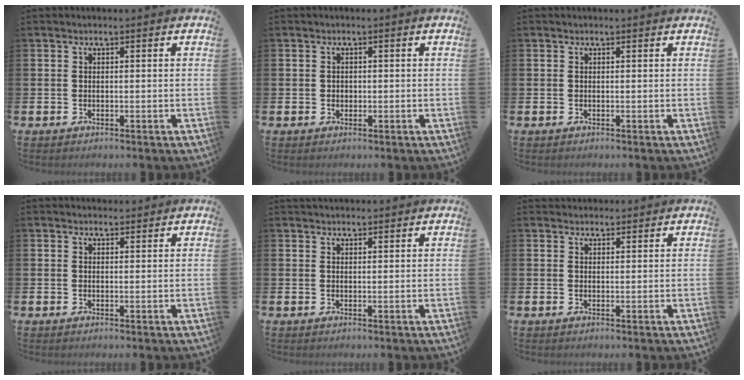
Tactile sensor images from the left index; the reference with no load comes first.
{"total": 0.8, "force": [0.1, 0.8, 0.2], "torque": [0.000, 0.005, 0.000]}
{"total": 0.0}
{"total": 1.3, "force": [1.2, 0.4, 0.0], "torque": [0.013, -0.003, 0.020]}
{"total": 1.6, "force": [1.6, 0.3, 0.2], "torque": [0.006, -0.005, 0.027]}
{"total": 1.7, "force": [1.6, 0.4, 0.0], "torque": [0.009, -0.004, 0.027]}